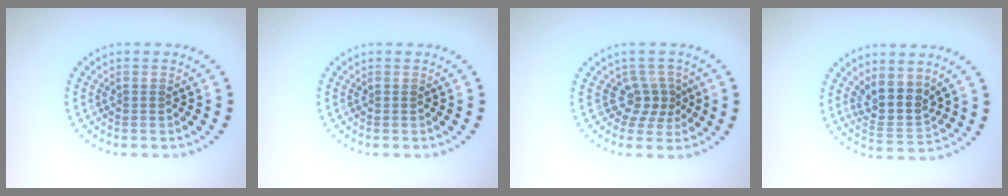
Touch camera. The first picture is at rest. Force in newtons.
{"total": 0.0}
{"total": 2.6, "press": 1.8, "slide": 1.8}
{"total": 3.6, "press": 3.0, "slide": 2.0}